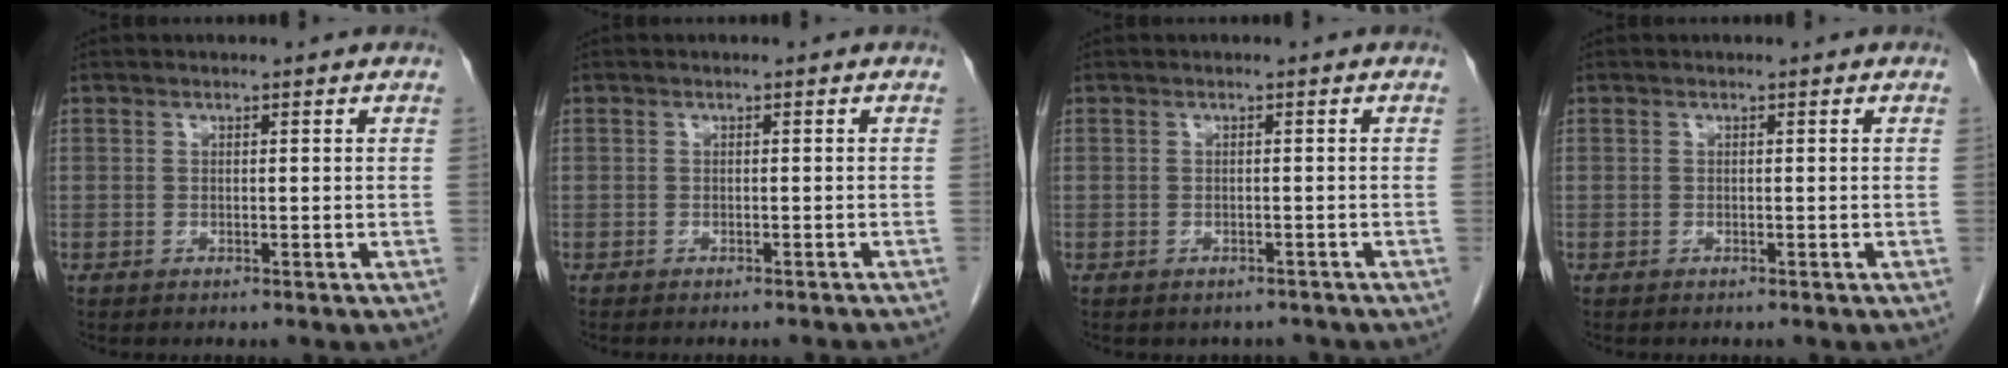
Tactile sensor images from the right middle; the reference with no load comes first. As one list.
[{"total": 5.1, "force": [-4.8, 0.5, 1.7], "torque": [-0.019, -0.013, -0.052]}, {"total": 2.5, "force": [-2.1, 1.2, 0.1], "torque": [0.001, 0.004, -0.029]}, {"total": 0.0}]